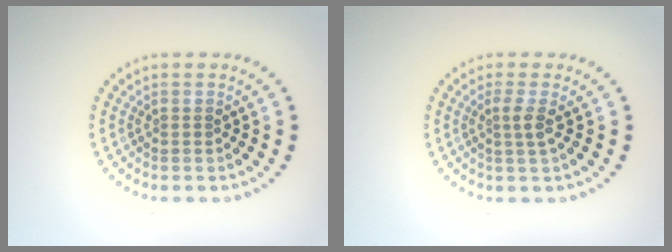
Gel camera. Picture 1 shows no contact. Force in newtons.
{"total": 1.5, "press": 1.0, "slide": 1.1}